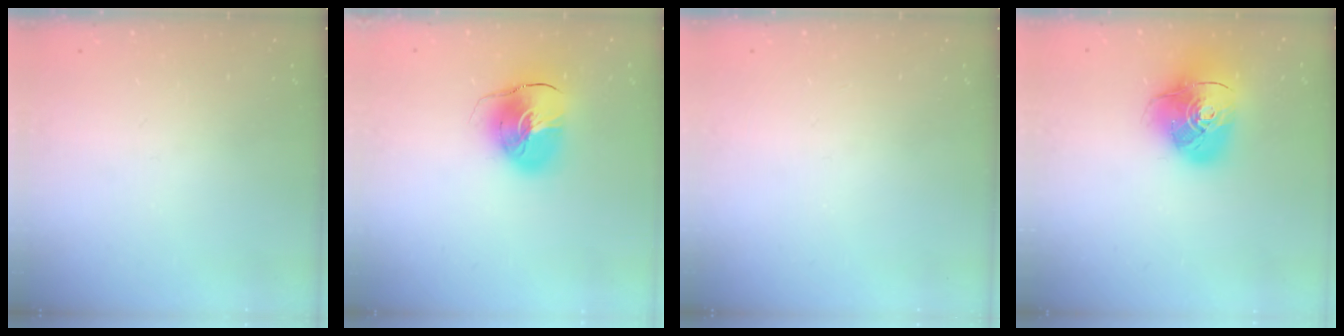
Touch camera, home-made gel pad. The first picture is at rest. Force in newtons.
{"total": 11.9, "press": 11.7, "slide": 1.8}
{"total": 0.0}
{"total": 16.0, "press": 15.9, "slide": 1.8}